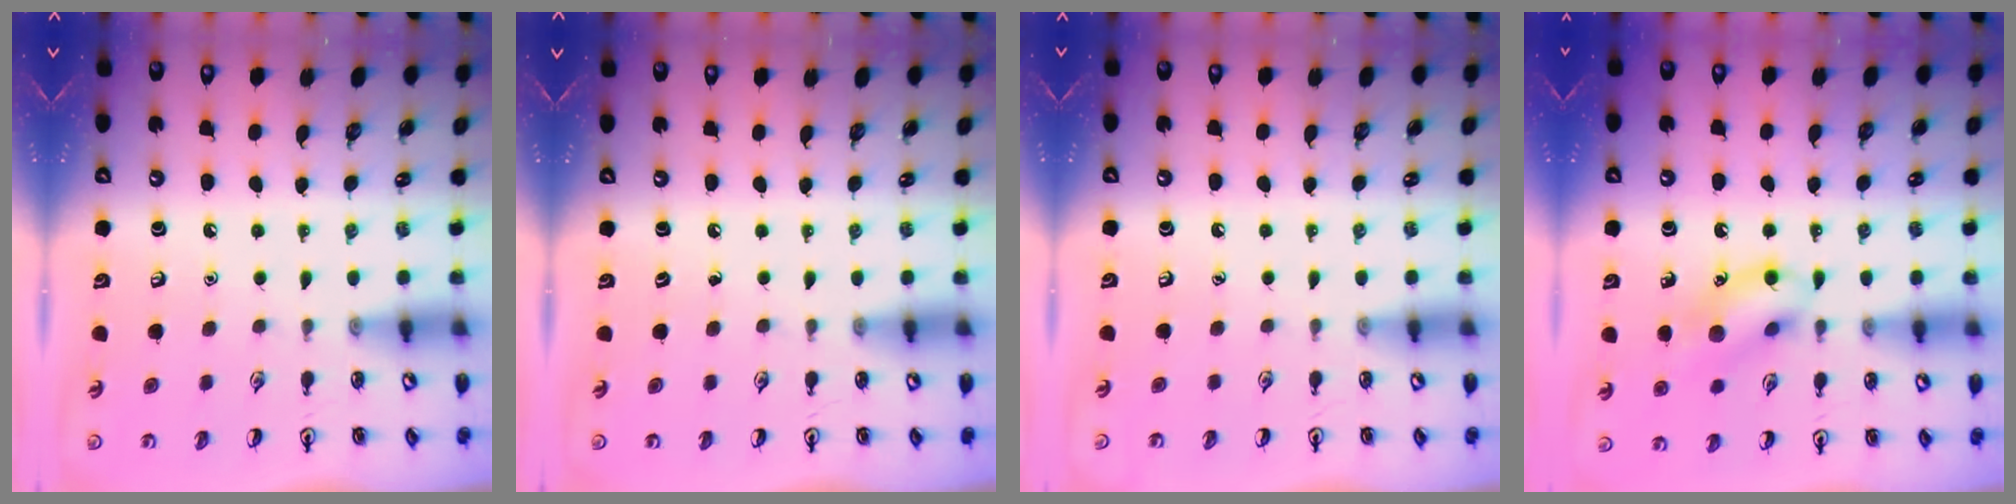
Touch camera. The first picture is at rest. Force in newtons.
{"total": 0.0}
{"total": 0.0}
{"total": 11.1, "press": 11.1, "slide": 0.9}